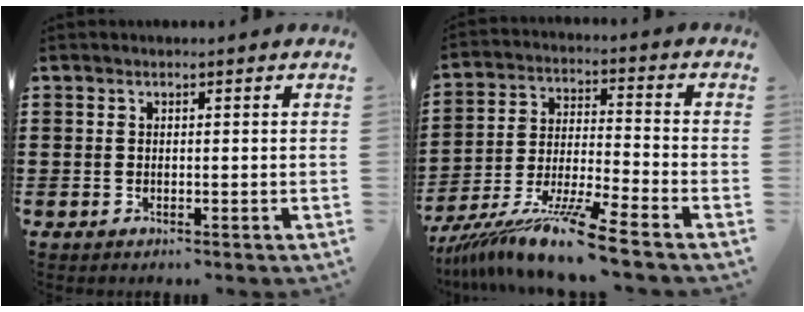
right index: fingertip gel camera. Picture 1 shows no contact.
{"total": 11.1, "force": [-9.2, -0.5, 6.3], "torque": [-0.129, -0.002, -0.180]}